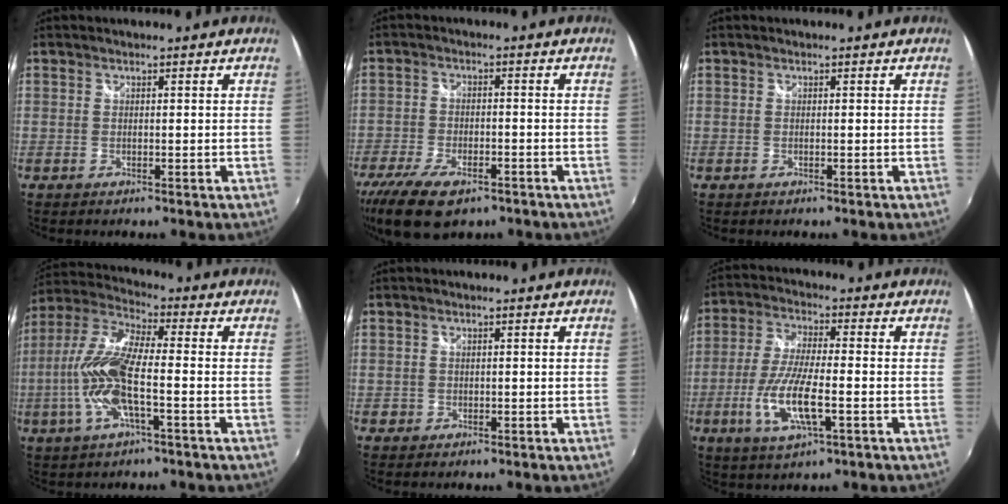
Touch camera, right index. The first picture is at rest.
{"total": 13.9, "force": [-9.2, 6.2, 8.4], "torque": [-0.199, -0.039, -0.157]}
{"total": 0.0}
{"total": 13.7, "force": [-3.3, 3.3, 12.9], "torque": [-0.271, -0.003, -0.068]}
{"total": 1.2, "force": [-0.3, 1.2, 0.1], "torque": [-0.003, 0.000, -0.003]}
{"total": 11.8, "force": [-3.6, 3.2, 10.7], "torque": [-0.222, -0.012, -0.070]}